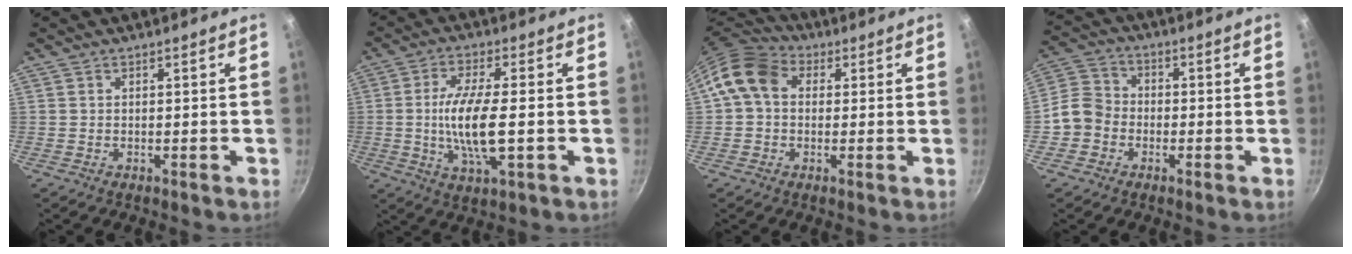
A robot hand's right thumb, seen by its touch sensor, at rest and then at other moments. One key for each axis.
{"total": 11.7, "fx": -1.3, "fy": 3.5, "fz": 11.1, "tx": -0.213, "ty": 0.001, "tz": -0.028}
{"total": 9.6, "fx": 1.6, "fy": 7.5, "fz": 5.7, "tx": -0.085, "ty": 0.021, "tz": 0.007}
{"total": 7.1, "fx": -2.2, "fy": 6.2, "fz": 2.8, "tx": -0.022, "ty": 0.027, "tz": -0.061}